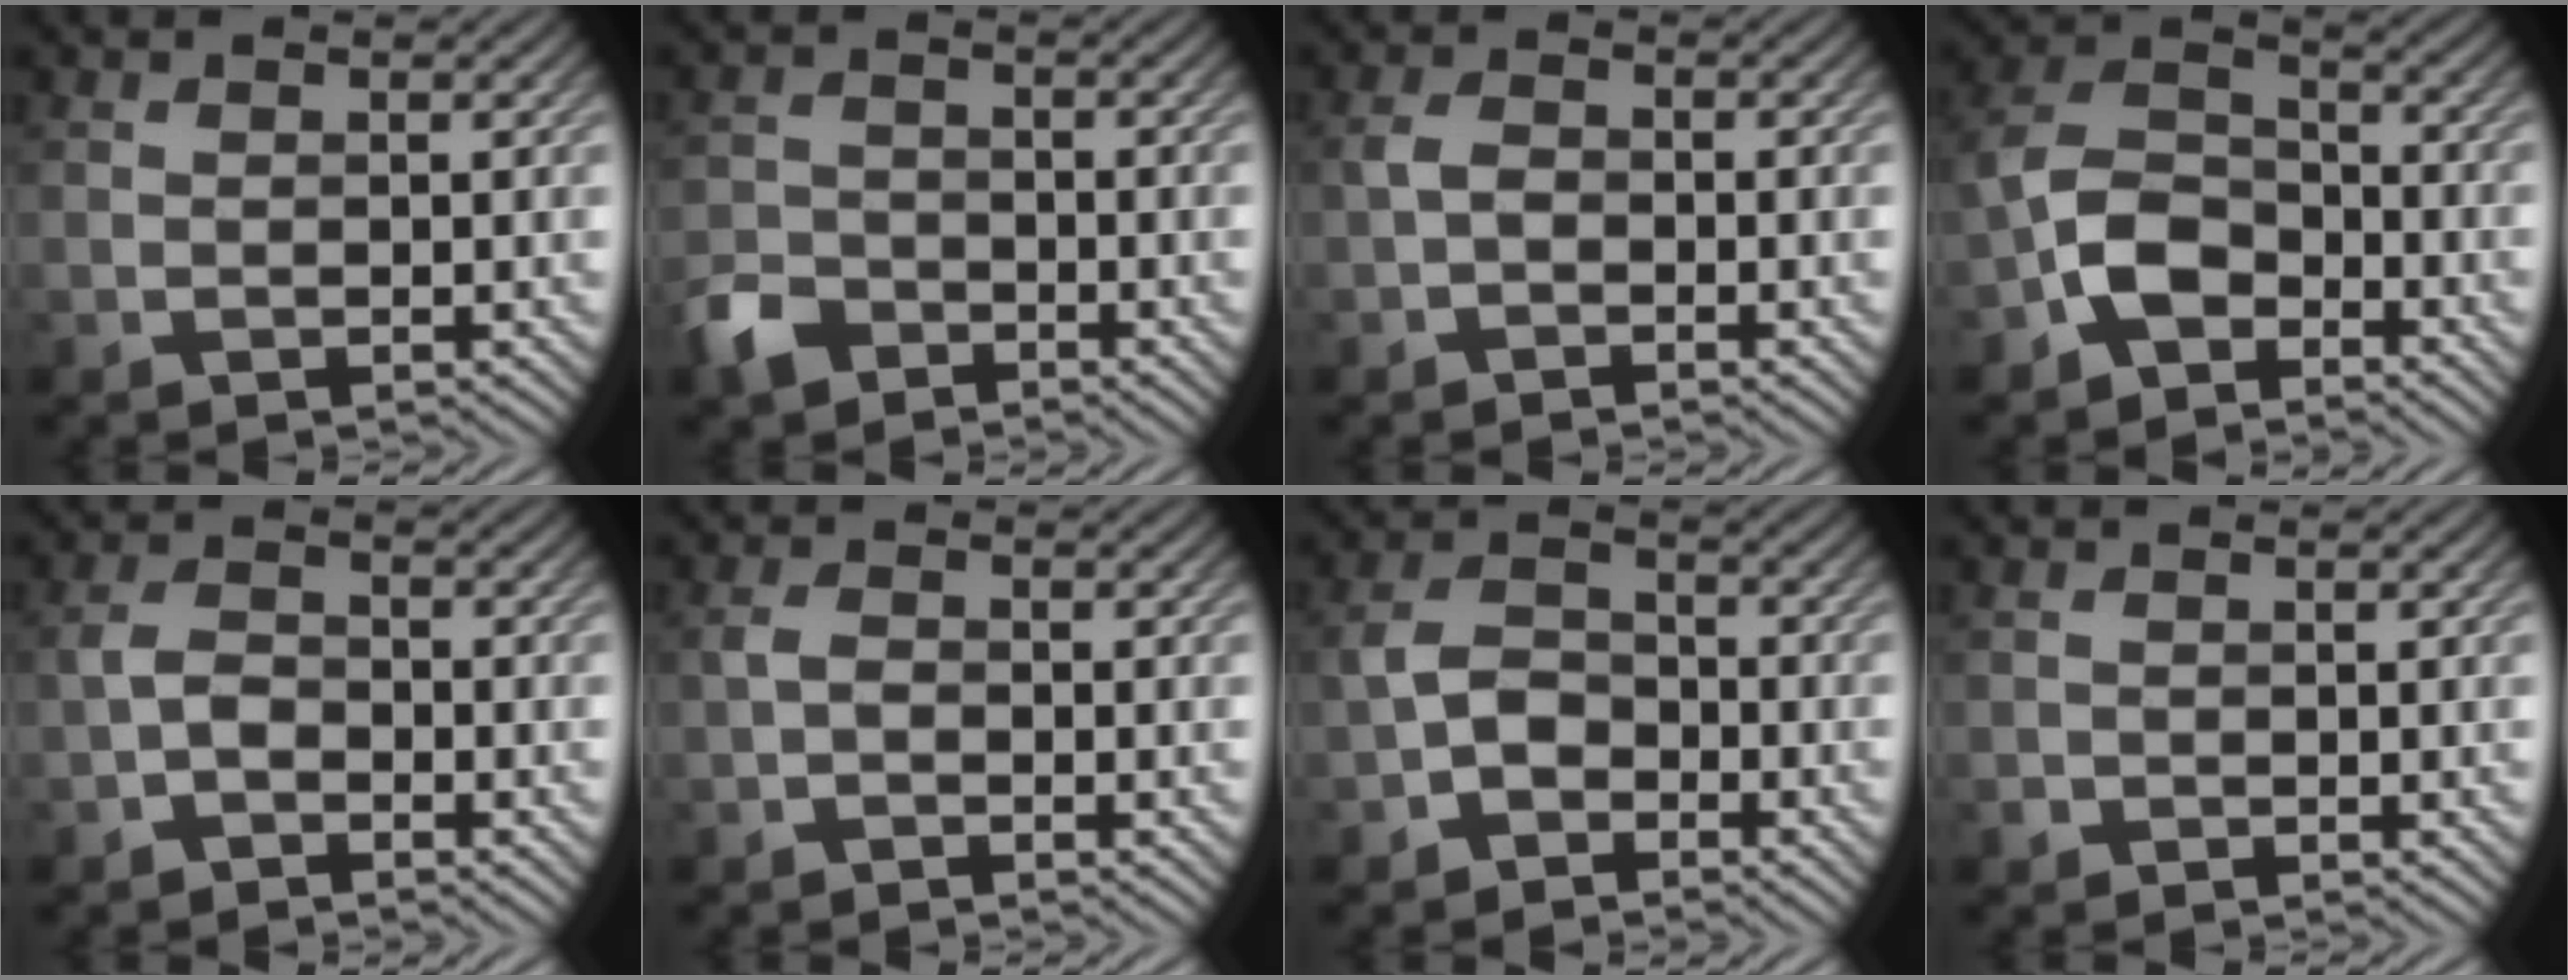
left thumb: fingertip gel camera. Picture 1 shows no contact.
{"total": 4.4, "force": [-3.2, 2.7, 1.6], "torque": [-0.040, -0.004, -0.071]}
{"total": 1.8, "force": [-0.8, 1.1, 1.2], "torque": [-0.028, 0.005, -0.022]}
{"total": 7.1, "force": [-3.9, 4.3, 4.0], "torque": [-0.086, 0.008, -0.092]}
{"total": 2.7, "force": [-1.5, 1.6, 1.6], "torque": [-0.032, 0.007, -0.038]}
{"total": 1.5, "force": [-0.7, 0.9, 1.1], "torque": [-0.023, 0.003, -0.019]}
{"total": 4.2, "force": [-2.2, 2.8, 2.3], "torque": [-0.049, 0.007, -0.054]}
{"total": 0.7, "force": [-0.5, 0.6, 0.1], "torque": [-0.002, -0.004, -0.010]}